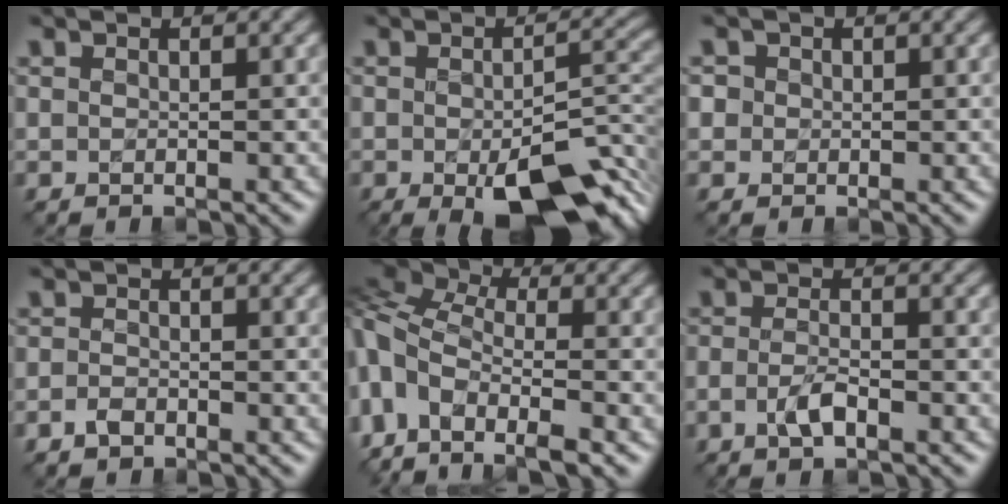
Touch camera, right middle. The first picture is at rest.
{"total": 10.5, "force": [-4.3, 3.9, 8.7], "torque": [-0.137, -0.018, -0.053]}
{"total": 1.6, "force": [0.5, 1.5, 0.5], "torque": [-0.004, 0.005, 0.003]}
{"total": 1.3, "force": [-0.9, 0.6, 0.6], "torque": [-0.011, 0.002, -0.020]}
{"total": 9.8, "force": [-3.3, 5.8, 7.3], "torque": [-0.165, -0.007, -0.067]}
{"total": 2.3, "force": [-1.1, 0.7, 1.8], "torque": [-0.039, 0.001, -0.026]}